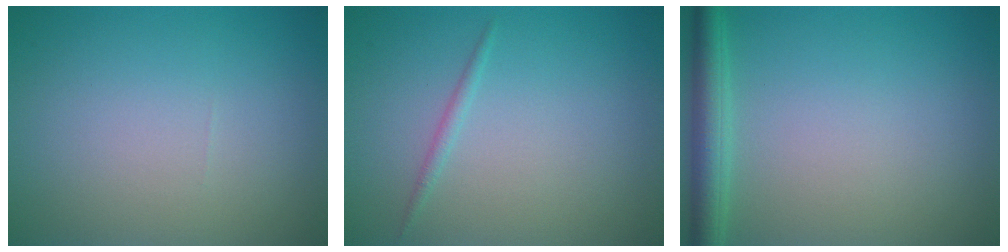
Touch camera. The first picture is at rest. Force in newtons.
{"total": 0.8, "press": 0.8, "slide": 0.0}
{"total": 3.1, "press": 3.1, "slide": 0.2}